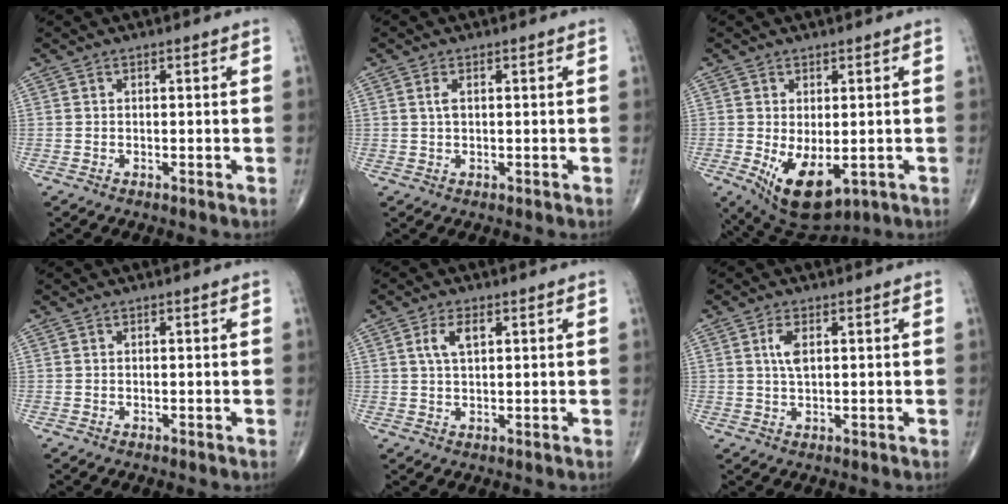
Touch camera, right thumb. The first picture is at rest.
{"total": 1.6, "force": [0.5, 0.8, 1.3], "torque": [-0.030, 0.003, 0.011]}
{"total": 10.1, "force": [-2.5, 5.3, 8.3], "torque": [-0.125, -0.014, -0.020]}
{"total": 0.0}
{"total": 4.1, "force": [1.4, 1.9, 3.3], "torque": [-0.064, 0.003, 0.028]}
{"total": 3.4, "force": [1.0, 1.6, 2.9], "torque": [-0.058, 0.000, 0.018]}